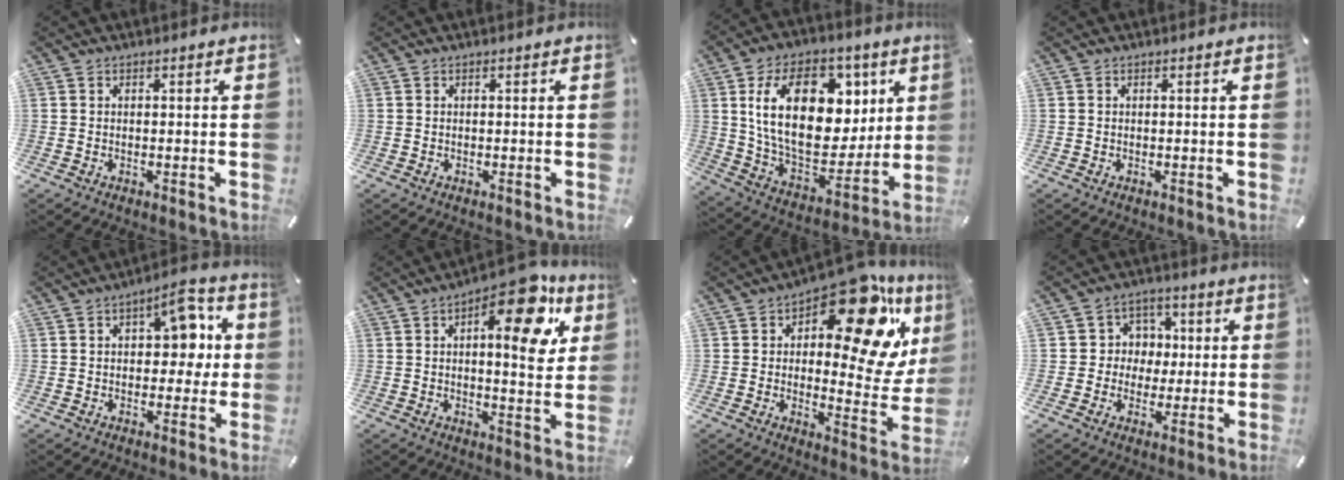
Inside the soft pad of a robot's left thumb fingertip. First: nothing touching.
{"total": 0.0}
{"total": 24.3, "force": [7.6, 15.6, 17.0], "torque": [-0.294, -0.030, 0.125]}
{"total": 0.0}
{"total": 10.4, "force": [2.3, 6.2, 8.1], "torque": [-0.102, -0.004, 0.033]}
{"total": 16.2, "force": [7.8, 6.1, 12.8], "torque": [-0.167, -0.043, 0.117]}
{"total": 20.2, "force": [11.4, 9.0, 14.1], "torque": [-0.176, -0.093, 0.182]}
{"total": 7.0, "force": [-0.2, 7.0, 1.1], "torque": [-0.019, 0.005, -0.005]}